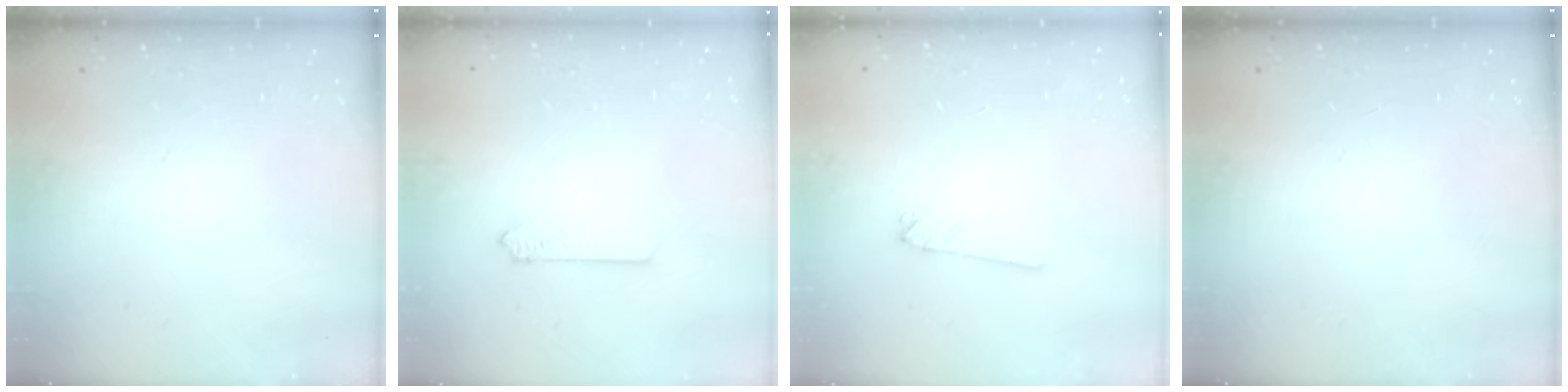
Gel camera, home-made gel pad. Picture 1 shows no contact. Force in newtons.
{"total": 2.7, "press": 2.7, "slide": 0.3}
{"total": 0.8, "press": 0.8, "slide": 0.1}
{"total": 0.0}